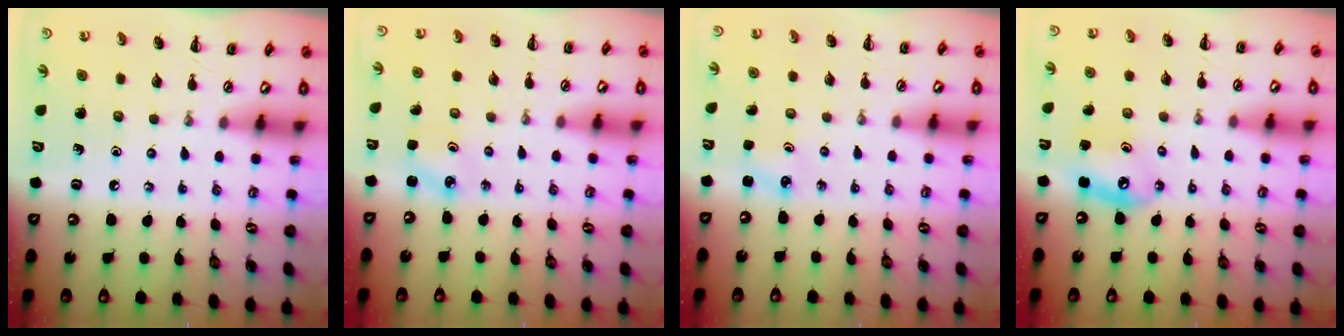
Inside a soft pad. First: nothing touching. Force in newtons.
{"total": 1.9, "press": 1.8, "slide": 0.5}
{"total": 1.8, "press": 1.7, "slide": 0.5}
{"total": 7.5, "press": 7.3, "slide": 1.8}